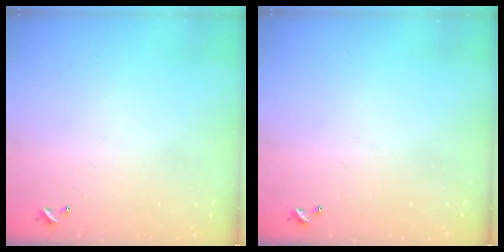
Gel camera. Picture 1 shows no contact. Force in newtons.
{"total": 0.0}